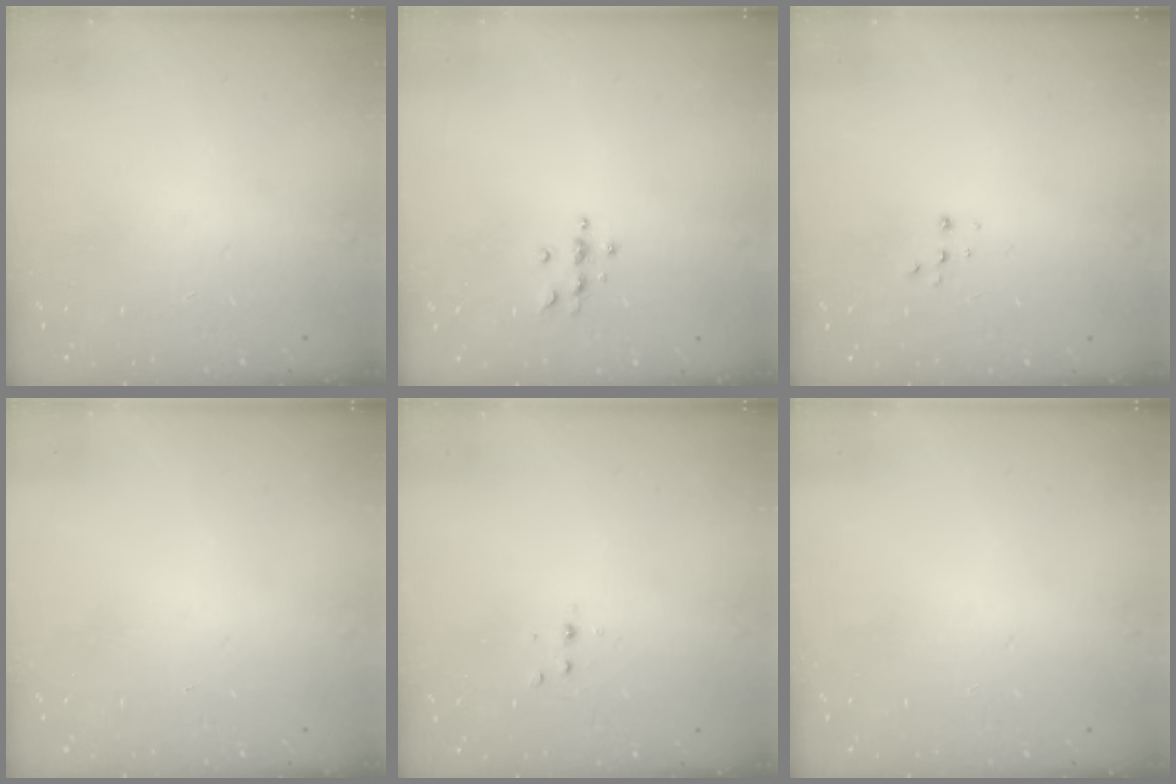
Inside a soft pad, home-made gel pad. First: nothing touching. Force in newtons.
{"total": 3.8, "press": 3.7, "slide": 0.5}
{"total": 2.2, "press": 2.2, "slide": 0.5}
{"total": 0.0}
{"total": 3.0, "press": 2.6, "slide": 1.5}
{"total": 0.0}